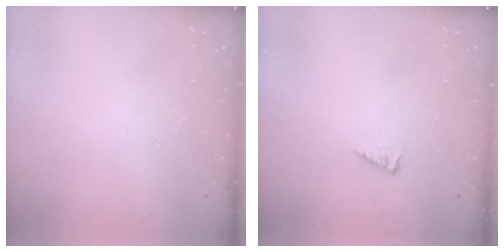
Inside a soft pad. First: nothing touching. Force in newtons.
{"total": 2.9, "press": 2.9, "slide": 0.6}